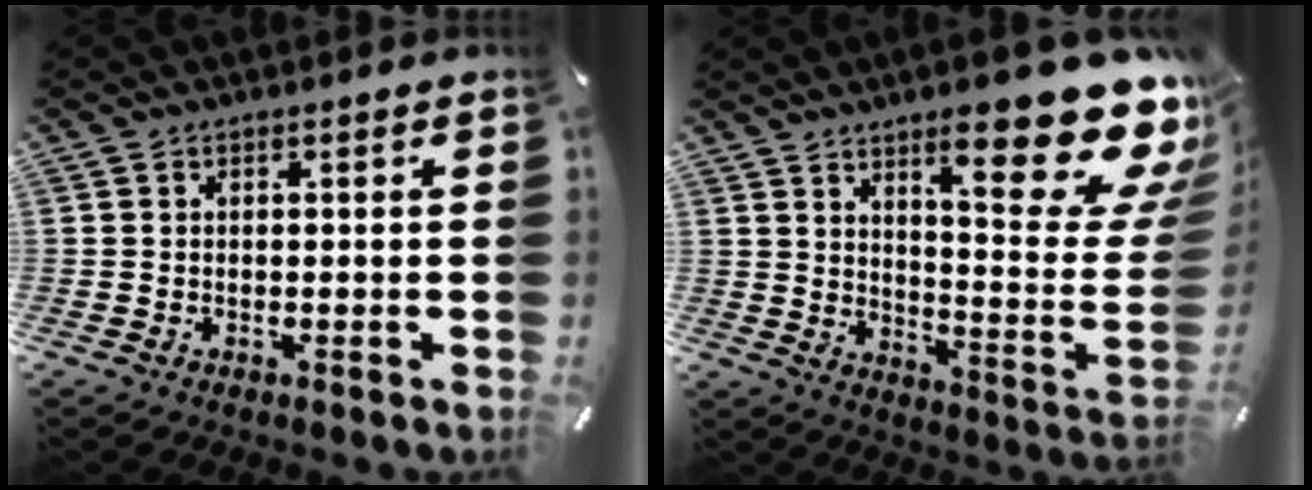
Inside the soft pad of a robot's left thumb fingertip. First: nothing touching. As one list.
[{"total": 24.9, "force": [15.5, 8.2, 17.7], "torque": [-0.231, -0.115, 0.251]}]